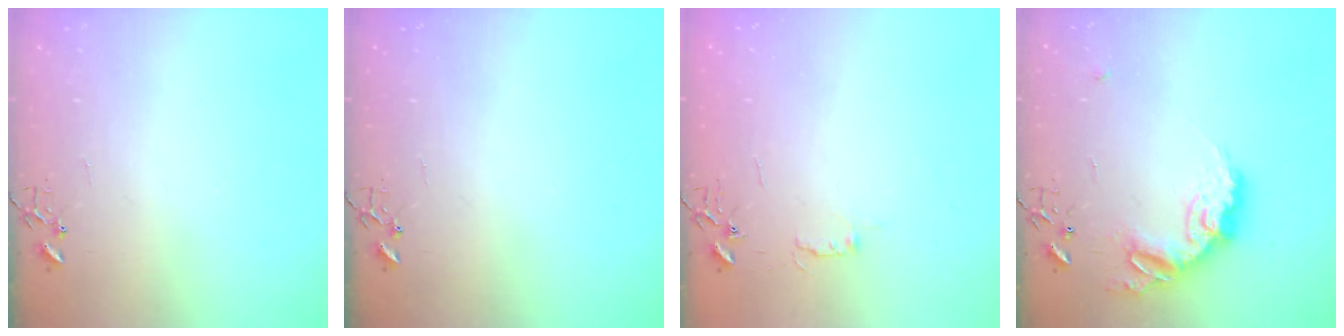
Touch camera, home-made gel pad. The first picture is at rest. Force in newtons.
{"total": 0.0}
{"total": 4.4, "press": 4.4, "slide": 0.6}
{"total": 16.1, "press": 16.1, "slide": 1.0}